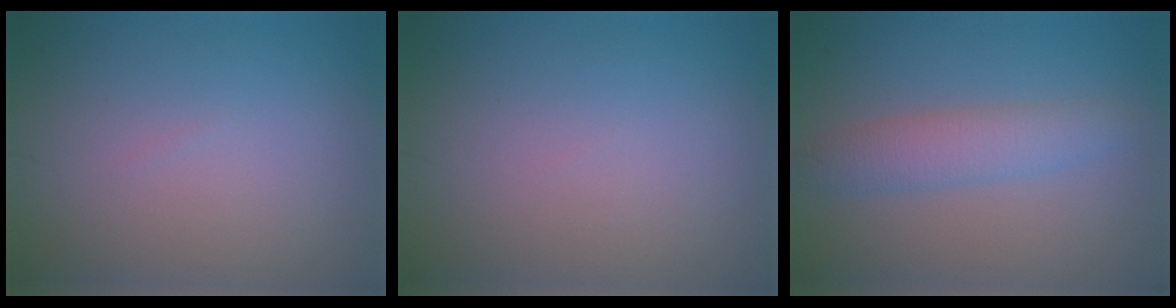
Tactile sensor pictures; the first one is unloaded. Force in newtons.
{"total": 0.0}
{"total": 3.3, "press": 3.3, "slide": 0.1}